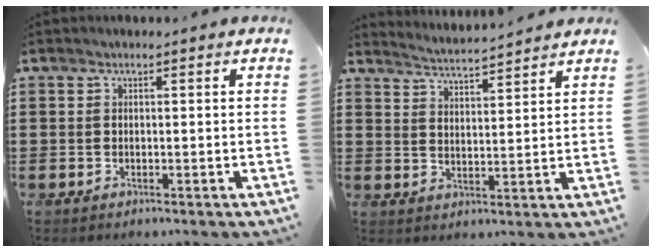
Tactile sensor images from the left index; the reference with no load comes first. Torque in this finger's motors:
{"motor_torque": [0.47, 0.70, -0.02, 0.01]}